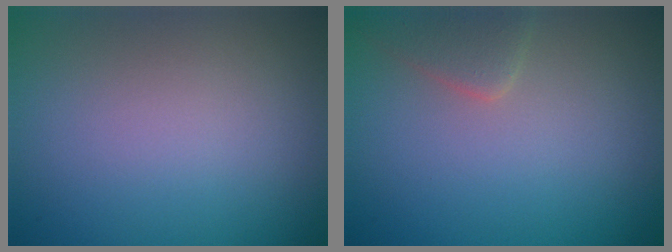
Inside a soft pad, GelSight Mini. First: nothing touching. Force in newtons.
{"total": 2.3, "press": 2.3, "slide": 0.1}